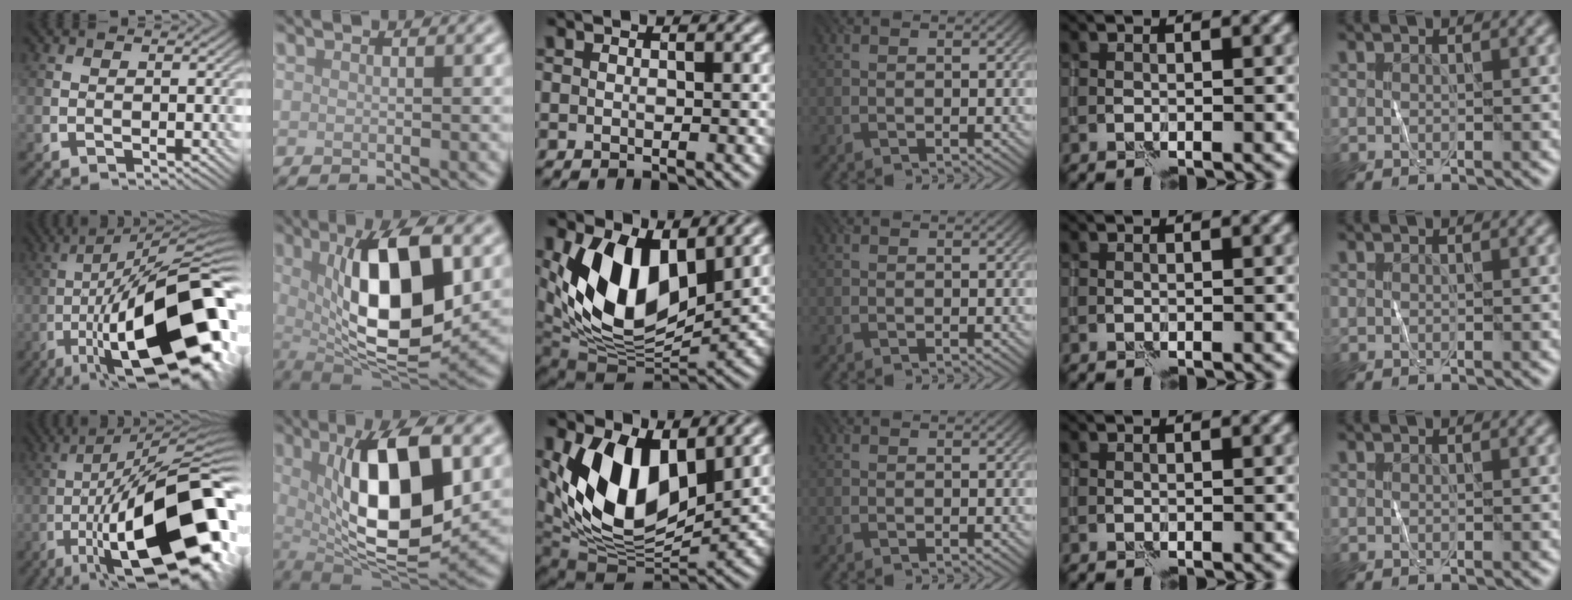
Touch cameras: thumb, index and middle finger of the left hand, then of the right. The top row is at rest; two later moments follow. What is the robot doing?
{"motion": "wrap", "object": "ribbon"}